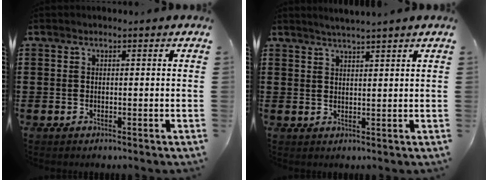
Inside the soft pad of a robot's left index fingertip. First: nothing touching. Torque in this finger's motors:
{"motor_torque": [2.14, 0.00, 0.17, 0.04]}